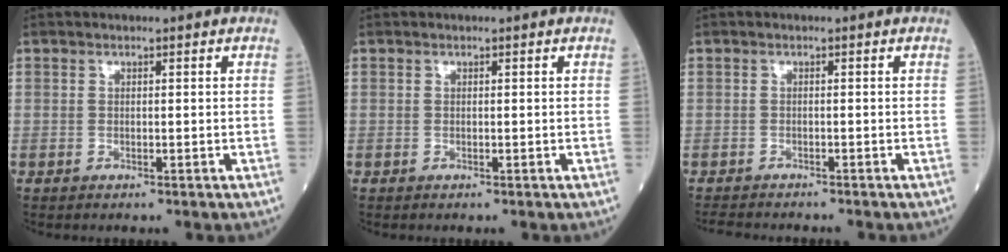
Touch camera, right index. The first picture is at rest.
{"total": 0.0}
{"total": 3.4, "force": [-3.2, 0.8, 0.6], "torque": [-0.011, -0.011, -0.054]}